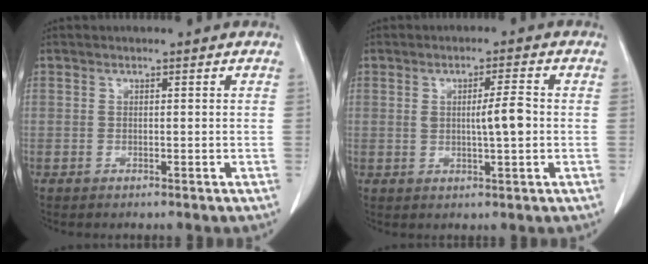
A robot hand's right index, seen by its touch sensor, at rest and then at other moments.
{"total": 4.6, "force": [0.1, 0.4, 4.5], "torque": [-0.074, 0.001, 0.002]}